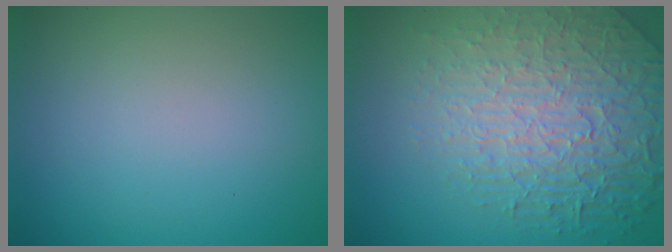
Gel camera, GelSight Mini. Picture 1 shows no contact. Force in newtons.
{"total": 7.6, "press": 5.8, "slide": 5.0}